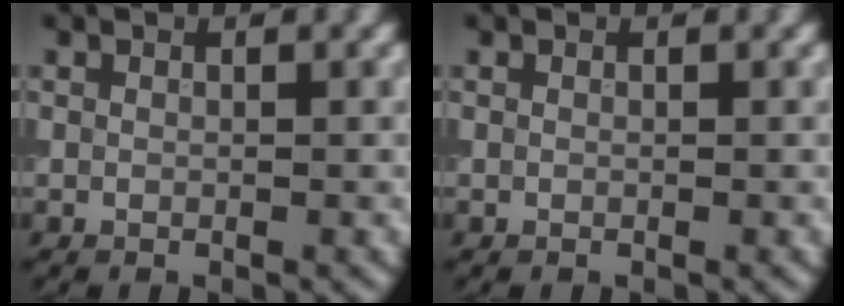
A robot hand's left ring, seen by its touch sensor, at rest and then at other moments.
{"total": 0.0}